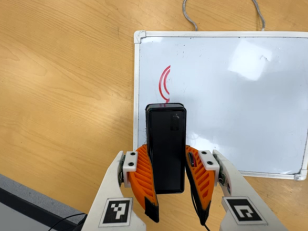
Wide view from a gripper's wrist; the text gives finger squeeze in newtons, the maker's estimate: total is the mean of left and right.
{"total": 9.1, "left": 8.1, "right": 10.1}